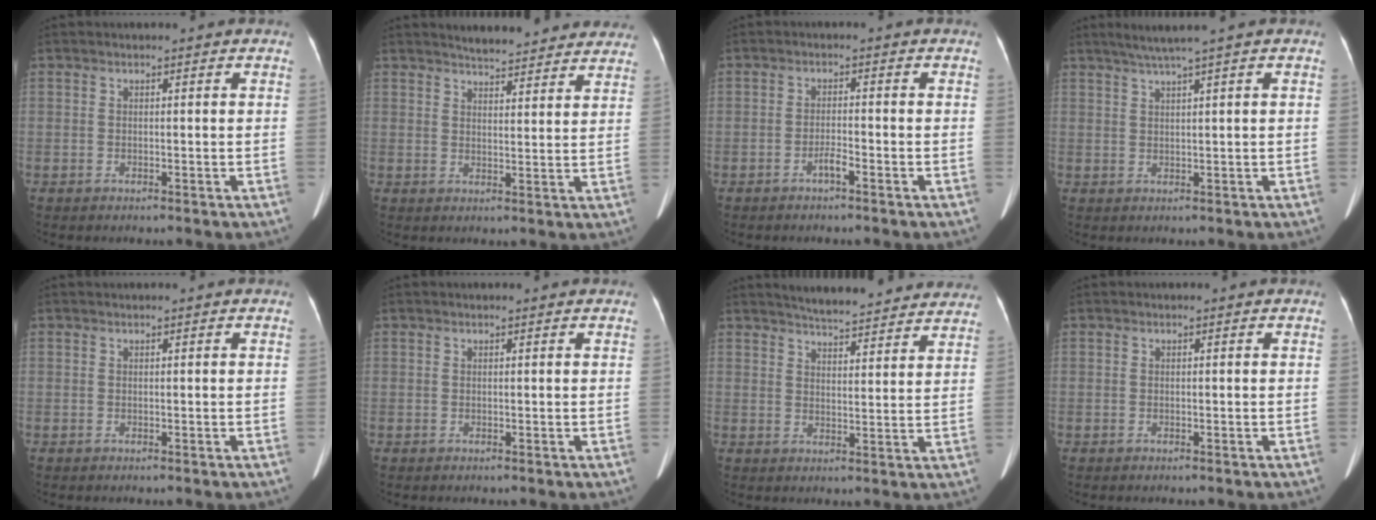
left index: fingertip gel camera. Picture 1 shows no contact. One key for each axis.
{"total": 12.3, "fx": 11.5, "fy": 2.4, "fz": 3.7, "tx": -0.033, "ty": 0.004, "tz": 0.129}
{"total": 1.8, "fx": -1.4, "fy": 0.0, "fz": 1.2, "tx": -0.023, "ty": 0.001, "tz": -0.026}
{"total": 3.7, "fx": 2.6, "fy": -1.1, "fz": 2.4, "tx": -0.050, "ty": 0.005, "tz": 0.053}
{"total": 0.5, "fx": 0.5, "fy": 0.0, "fz": 0.2, "tx": -0.004, "ty": 0.015, "tz": 0.010}
{"total": 1.3, "fx": 1.2, "fy": 0.2, "fz": 0.5, "tx": -0.010, "ty": 0.016, "tz": 0.014}
{"total": 17.9, "fx": 16.6, "fy": 2.6, "fz": 6.0, "tx": -0.078, "ty": -0.003, "tz": 0.203}
{"total": 0.0}